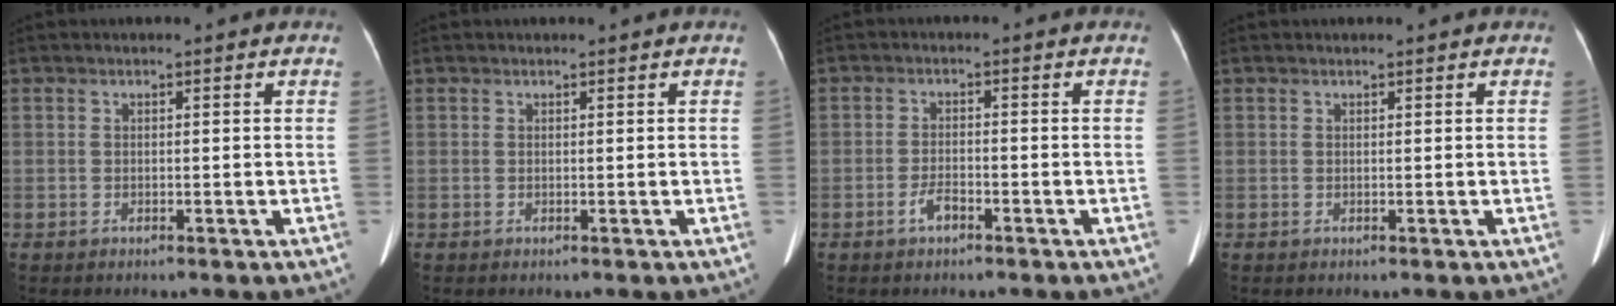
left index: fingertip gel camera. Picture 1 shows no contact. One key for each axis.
{"total": 0.5, "fx": 0.5, "fy": -0.1, "fz": 0.2, "tx": -0.004, "ty": 0.003, "tz": 0.013}
{"total": 2.2, "fx": -1.4, "fy": 0.8, "fz": 1.5, "tx": -0.032, "ty": 0.001, "tz": -0.026}
{"total": 1.0, "fx": 0.9, "fy": -0.1, "fz": 0.4, "tx": -0.007, "ty": 0.012, "tz": 0.016}